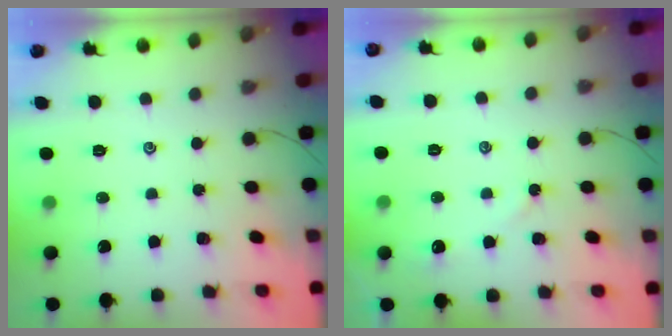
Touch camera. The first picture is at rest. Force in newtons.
{"total": 2.6, "press": 2.5, "slide": 0.3}